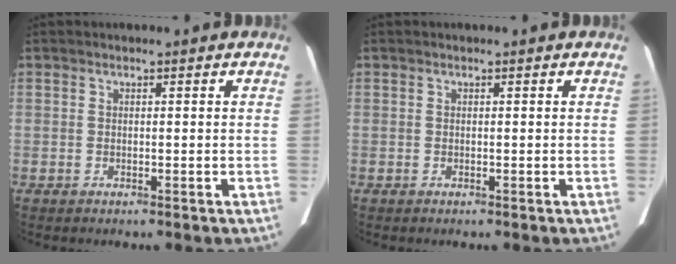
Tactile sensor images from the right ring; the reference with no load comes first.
{"total": 0.0}